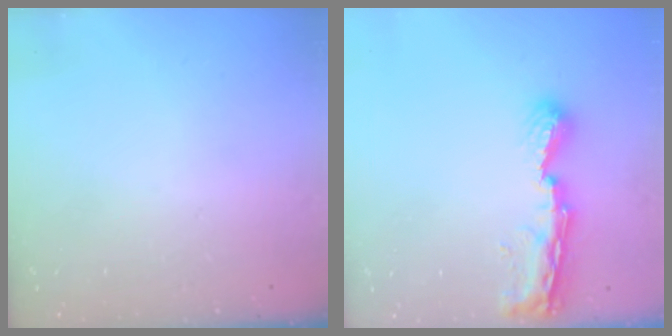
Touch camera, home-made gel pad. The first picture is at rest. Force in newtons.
{"total": 8.4, "press": 8.4, "slide": 1.1}